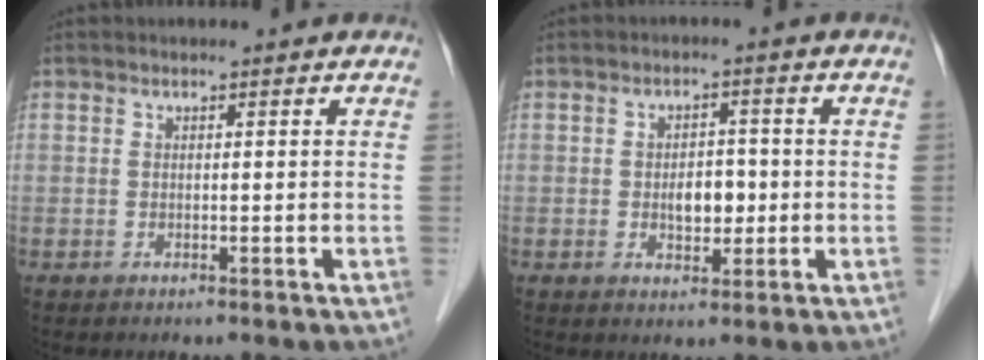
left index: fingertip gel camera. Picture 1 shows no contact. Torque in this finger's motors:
{"motor_torque": [0.06, 0.05, 0.08, 0.02]}